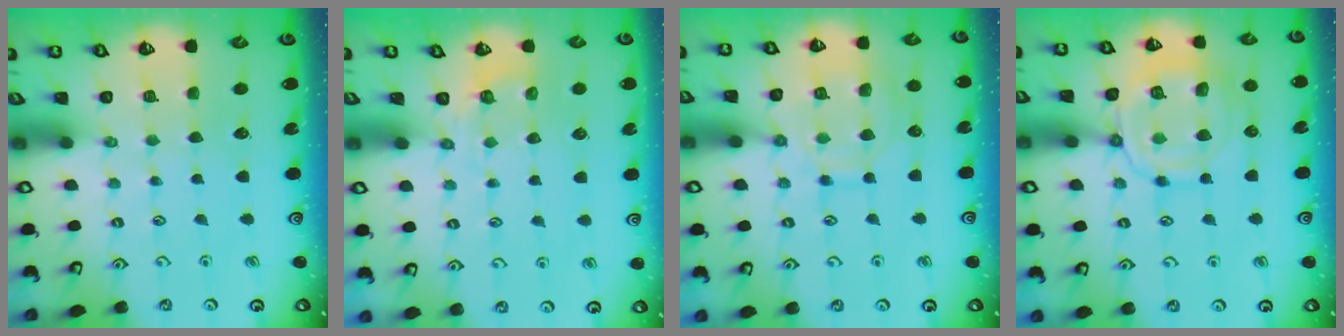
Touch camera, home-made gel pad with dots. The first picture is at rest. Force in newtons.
{"total": 2.3, "press": 1.5, "slide": 1.7}
{"total": 12.5, "press": 12.5, "slide": 1.0}
{"total": 13.4, "press": 13.3, "slide": 1.0}